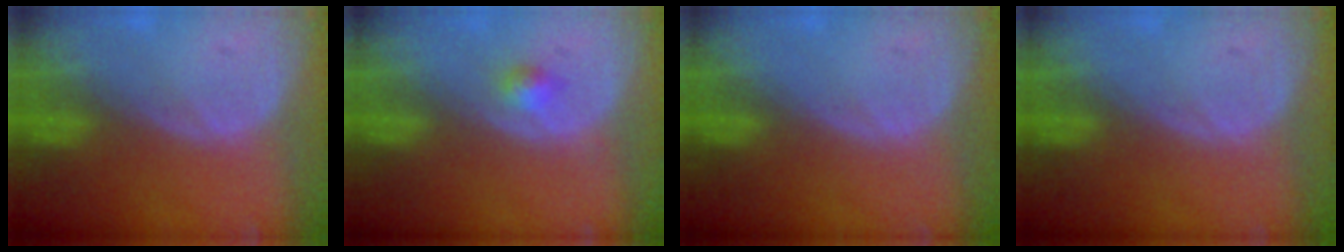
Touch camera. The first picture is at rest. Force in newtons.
{"total": 1.8, "press": 1.6, "slide": 0.9}
{"total": 0.0}
{"total": 0.0}